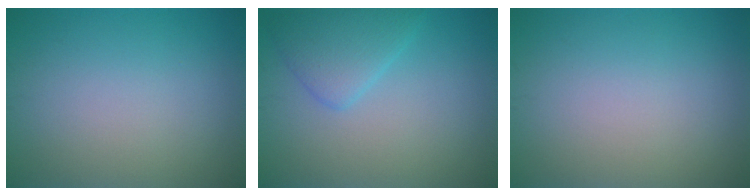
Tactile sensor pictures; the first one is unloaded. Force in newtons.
{"total": 2.3, "press": 2.3, "slide": 0.0}
{"total": 0.0}